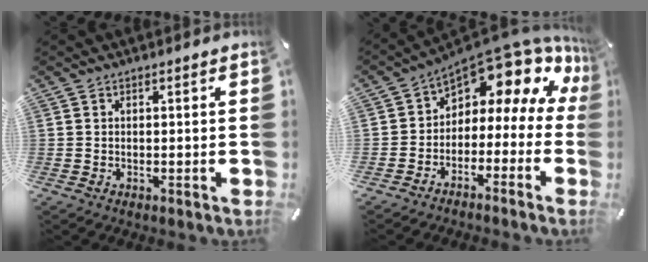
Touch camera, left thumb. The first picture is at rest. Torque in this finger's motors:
{"motor_torque": [0.15, 1.34, 0.81, 0.68, 0.07]}